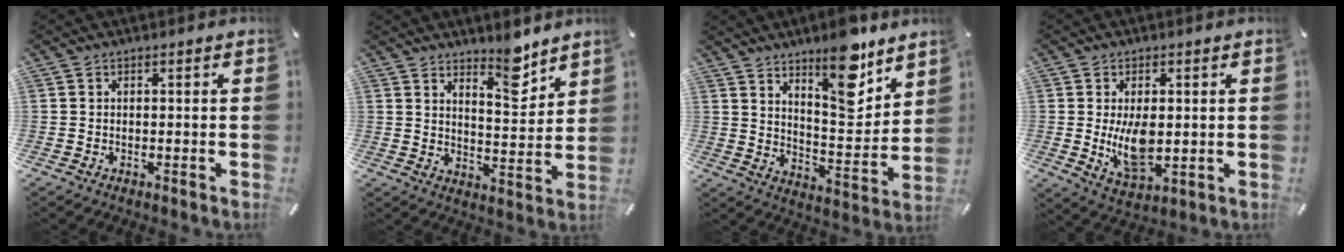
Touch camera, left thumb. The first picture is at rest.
{"total": 9.1, "force": [7.3, 3.3, 4.3], "torque": [-0.044, -0.059, 0.125]}
{"total": 14.8, "force": [10.5, 5.2, 9.1], "torque": [-0.115, -0.078, 0.175]}
{"total": 9.1, "force": [0.3, 4.9, 7.7], "torque": [-0.147, -0.015, 0.001]}